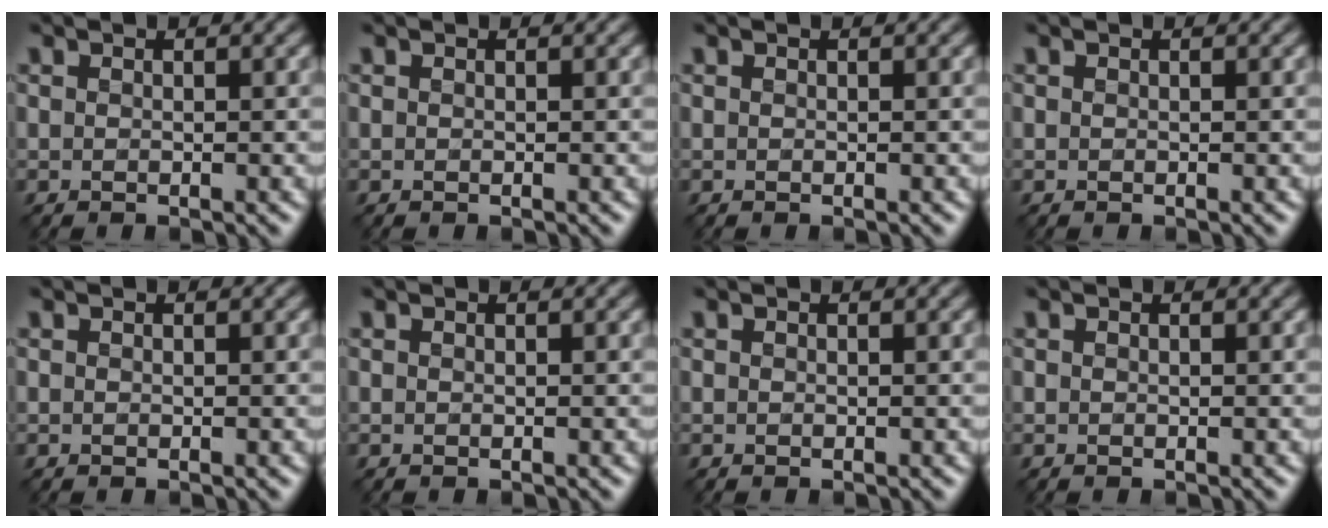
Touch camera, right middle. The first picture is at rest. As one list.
[{"total": 0.0}, {"total": 0.0}, {"total": 0.0}, {"total": 0.0}, {"total": 0.0}, {"total": 0.0}, {"total": 0.0}]